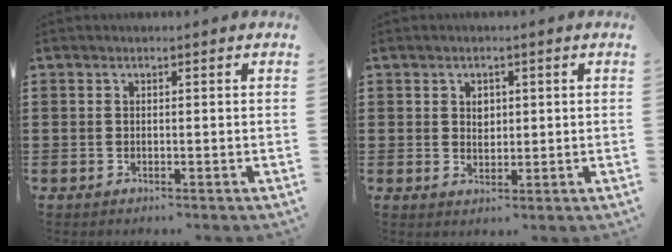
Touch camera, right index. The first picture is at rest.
{"total": 1.8, "force": [0.7, 1.4, 0.9], "torque": [-0.013, 0.005, 0.010]}